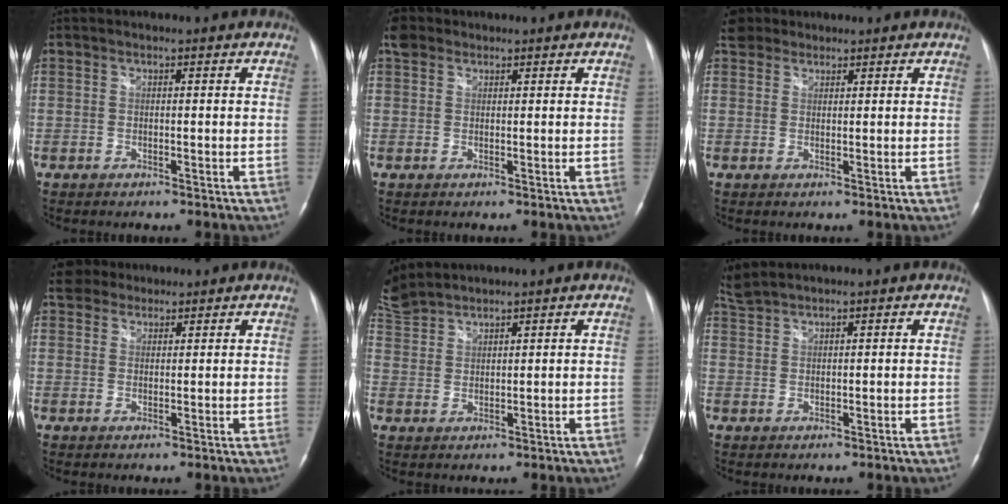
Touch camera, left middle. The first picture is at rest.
{"total": 2.9, "force": [1.8, 2.0, 0.8], "torque": [-0.020, 0.021, 0.033]}
{"total": 2.9, "force": [2.4, 1.7, 0.0], "torque": [-0.005, 0.017, 0.042]}
{"total": 4.0, "force": [3.4, 1.9, 0.4], "torque": [-0.014, 0.024, 0.061]}
{"total": 7.7, "force": [7.2, 2.2, 1.6], "torque": [-0.054, 0.017, 0.155]}
{"total": 3.0, "force": [3.0, -0.1, 0.4], "torque": [-0.023, 0.018, 0.069]}